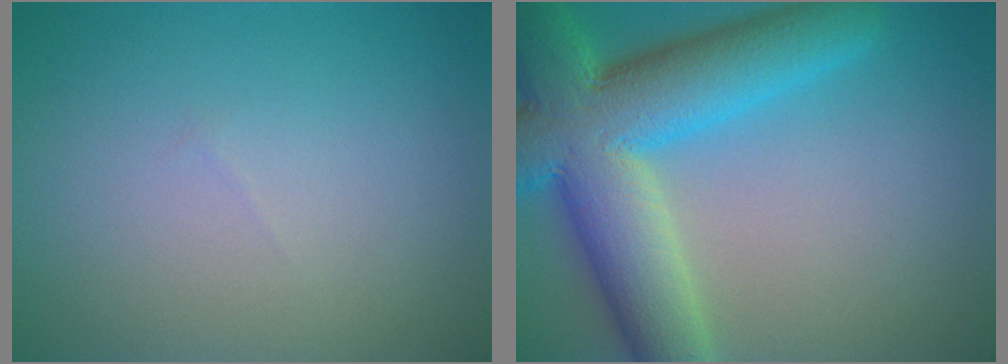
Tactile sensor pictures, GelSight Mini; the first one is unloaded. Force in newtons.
{"total": 10.9, "press": 10.9, "slide": 0.6}